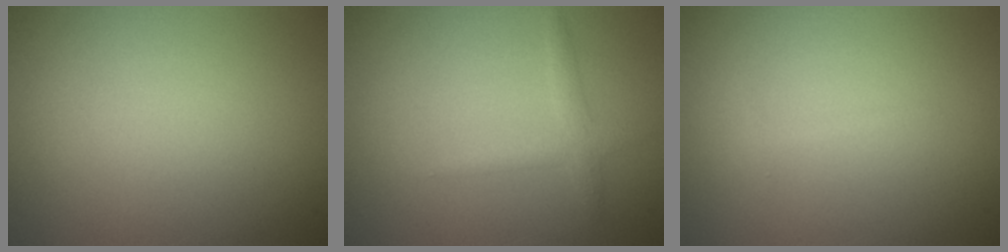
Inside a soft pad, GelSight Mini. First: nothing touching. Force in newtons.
{"total": 1.7, "press": 1.7, "slide": 0.0}
{"total": 0.7, "press": 0.7, "slide": 0.0}